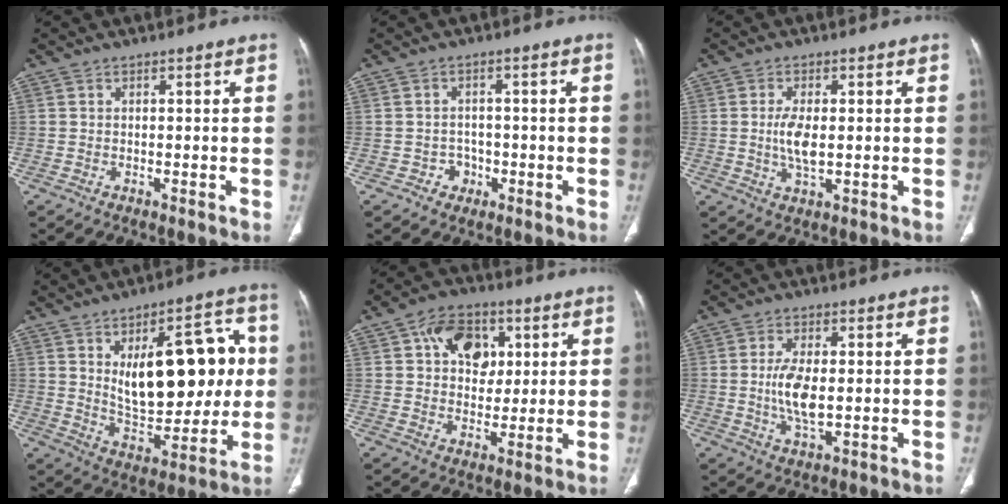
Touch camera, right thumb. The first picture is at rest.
{"total": 3.1, "force": [-1.3, 2.7, 0.7], "torque": [0.008, 0.014, -0.021]}
{"total": 5.2, "force": [0.0, 2.2, 4.7], "torque": [-0.098, -0.007, 0.001]}
{"total": 21.7, "force": [3.3, 10.9, 18.5], "torque": [-0.225, -0.003, 0.060]}
{"total": 11.2, "force": [3.7, 8.1, 6.8], "torque": [-0.062, -0.005, 0.057]}
{"total": 7.2, "force": [-0.2, 3.1, 6.5], "torque": [-0.131, -0.009, -0.003]}